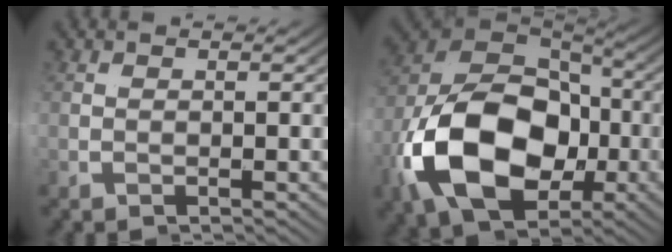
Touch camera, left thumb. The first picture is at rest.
{"total": 16.8, "force": [-4.0, 9.5, 13.3], "torque": [-0.312, -0.036, -0.043]}